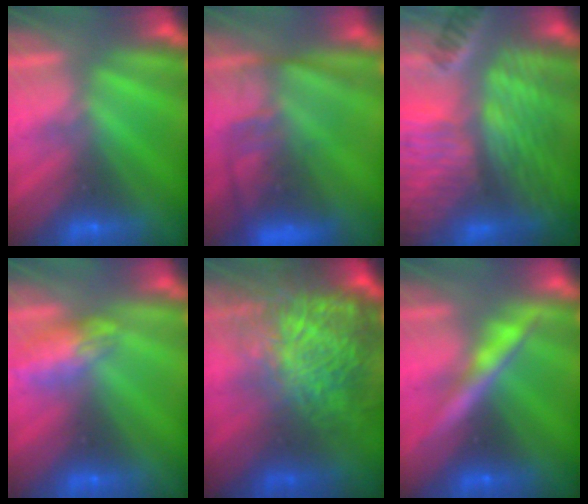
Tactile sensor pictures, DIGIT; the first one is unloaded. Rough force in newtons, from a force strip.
{"total": 9.2}
{"total": 8.6}
{"total": 2.4}
{"total": 11.4}
{"total": 3.3}